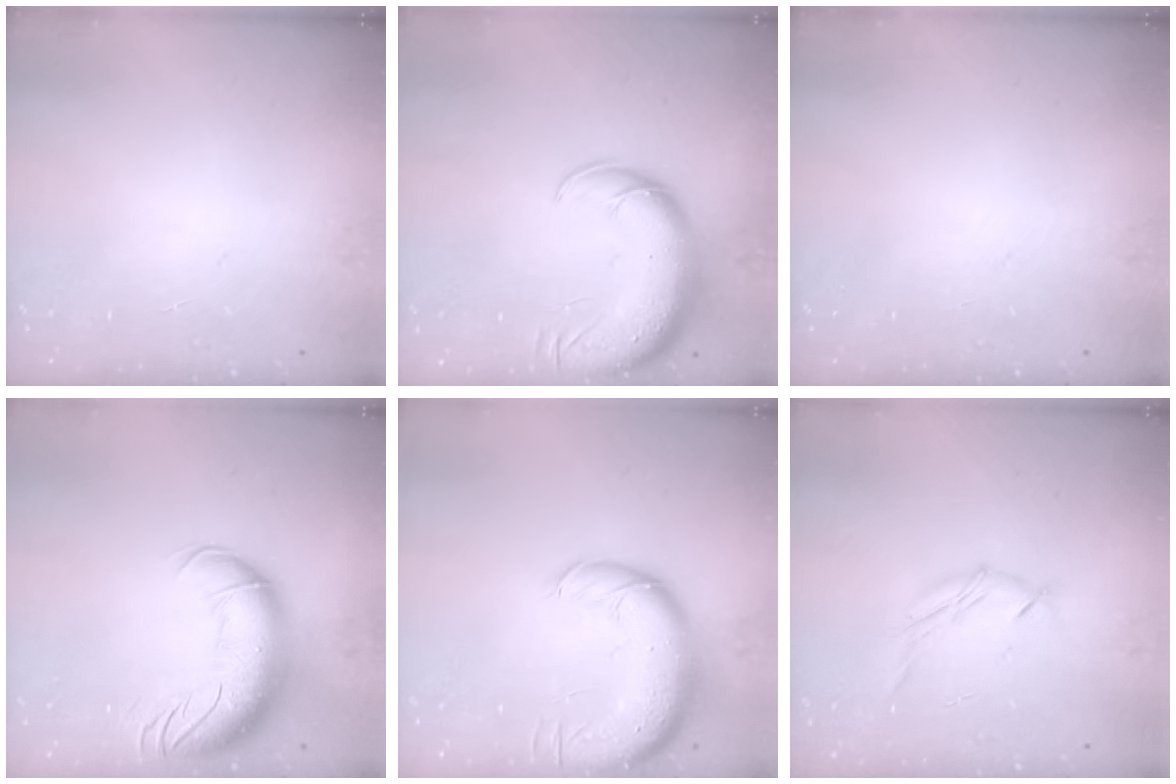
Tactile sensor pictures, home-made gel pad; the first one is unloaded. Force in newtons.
{"total": 13.5, "press": 13.1, "slide": 3.3}
{"total": 0.0}
{"total": 16.7, "press": 16.2, "slide": 4.0}
{"total": 14.5, "press": 14.1, "slide": 3.5}
{"total": 5.7, "press": 5.6, "slide": 0.7}